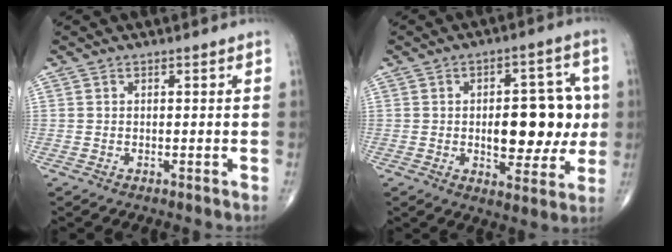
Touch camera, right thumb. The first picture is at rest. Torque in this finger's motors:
{"motor_torque": [0.44, 0.54, 0.30, 0.24, 0.04]}